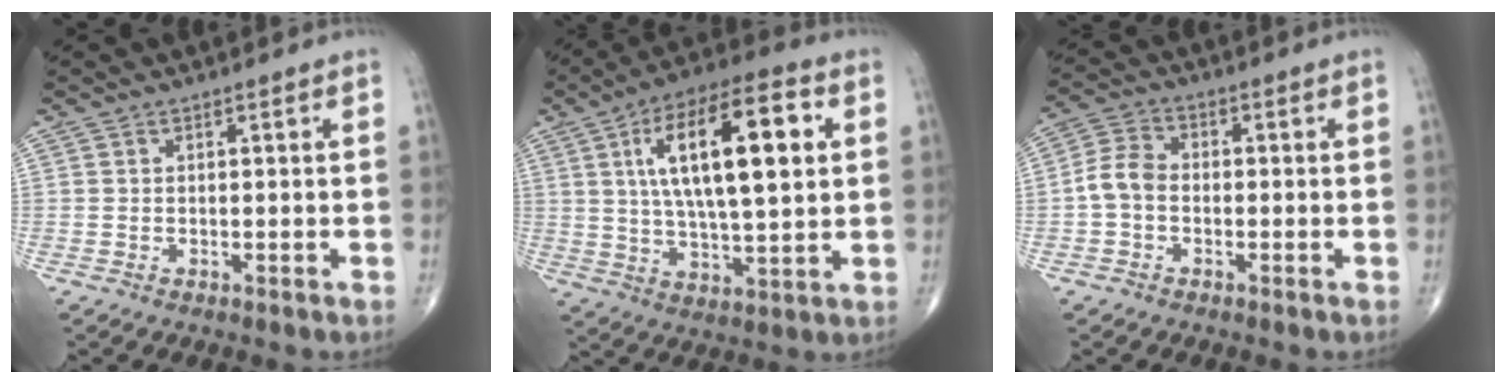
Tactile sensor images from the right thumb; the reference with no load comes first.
{"total": 20.6, "force": [5.1, 7.3, 18.6], "torque": [-0.301, 0.005, 0.081]}
{"total": 5.5, "force": [-1.1, 4.0, 3.6], "torque": [-0.065, 0.018, -0.034]}